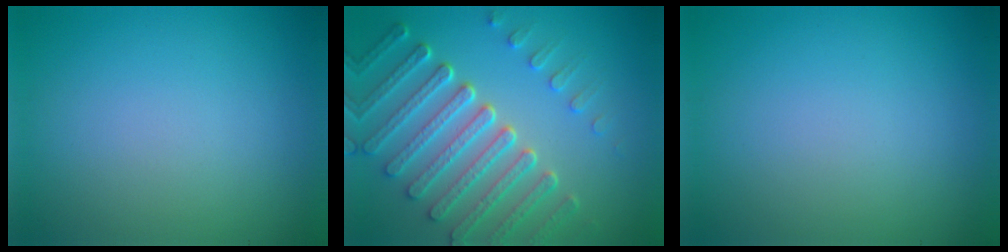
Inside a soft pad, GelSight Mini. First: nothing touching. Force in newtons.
{"total": 7.1, "press": 5.4, "slide": 4.7}
{"total": 0.0}